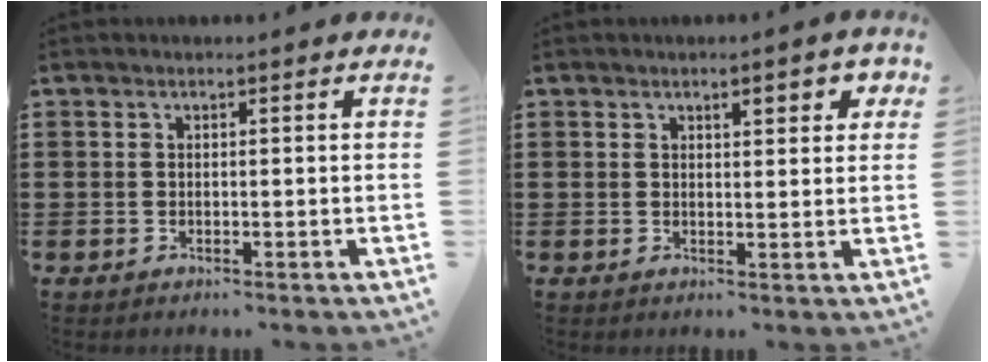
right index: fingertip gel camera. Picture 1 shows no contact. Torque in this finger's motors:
{"motor_torque": [0.13, -0.01, 0.08, 0.02]}